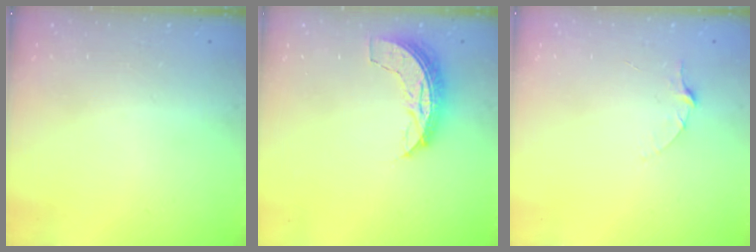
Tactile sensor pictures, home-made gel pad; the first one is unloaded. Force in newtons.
{"total": 6.9, "press": 6.9, "slide": 0.5}
{"total": 5.2, "press": 5.2, "slide": 0.5}